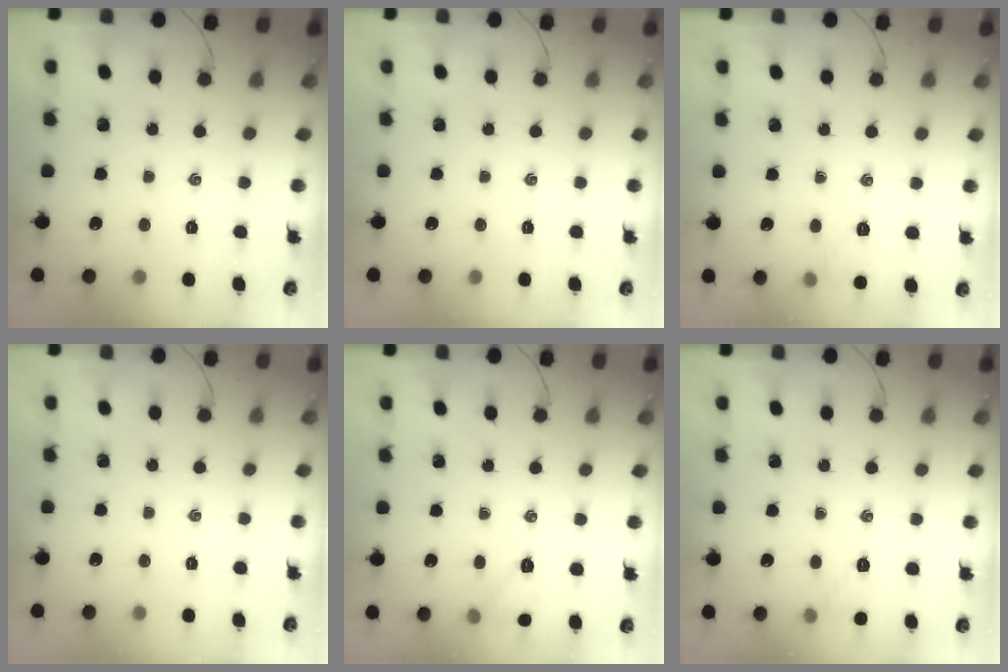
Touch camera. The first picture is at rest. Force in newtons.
{"total": 0.0}
{"total": 4.7, "press": 4.5, "slide": 1.1}
{"total": 0.0}
{"total": 6.3, "press": 6.0, "slide": 1.9}
{"total": 4.8, "press": 4.6, "slide": 1.3}